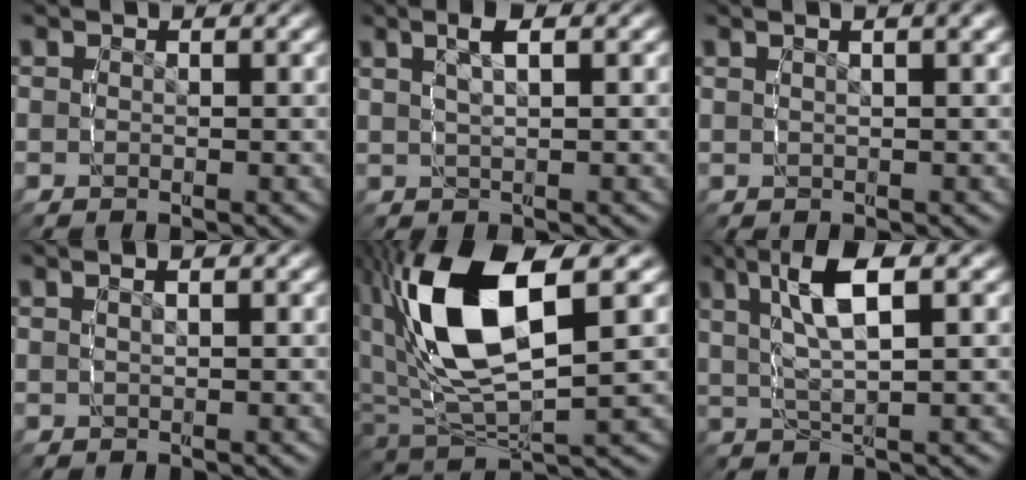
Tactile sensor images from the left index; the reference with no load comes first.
{"total": 3.6, "force": [2.0, 1.2, 2.8], "torque": [-0.043, 0.012, 0.035]}
{"total": 2.2, "force": [1.3, 0.2, 1.8], "torque": [-0.014, 0.013, 0.022]}
{"total": 1.2, "force": [0.6, 0.1, 1.0], "torque": [-0.008, 0.004, 0.014]}
{"total": 11.8, "force": [2.3, 5.3, 10.3], "torque": [-0.226, -0.015, 0.052]}
{"total": 6.9, "force": [2.9, 2.0, 6.0], "torque": [-0.115, 0.008, 0.050]}